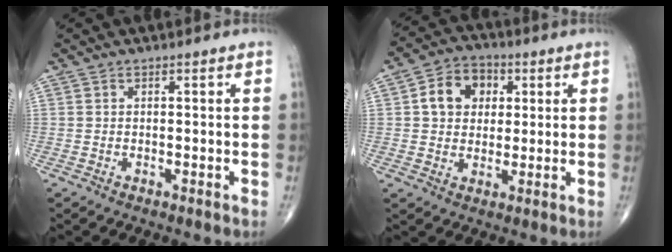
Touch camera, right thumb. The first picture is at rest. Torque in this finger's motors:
{"motor_torque": [-0.48, 0.88, 0.14, -0.01, 0.16]}